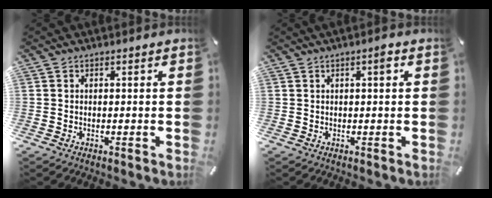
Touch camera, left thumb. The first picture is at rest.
{"total": 2.4, "force": [0.7, 0.6, 2.2], "torque": [-0.034, 0.005, 0.007]}